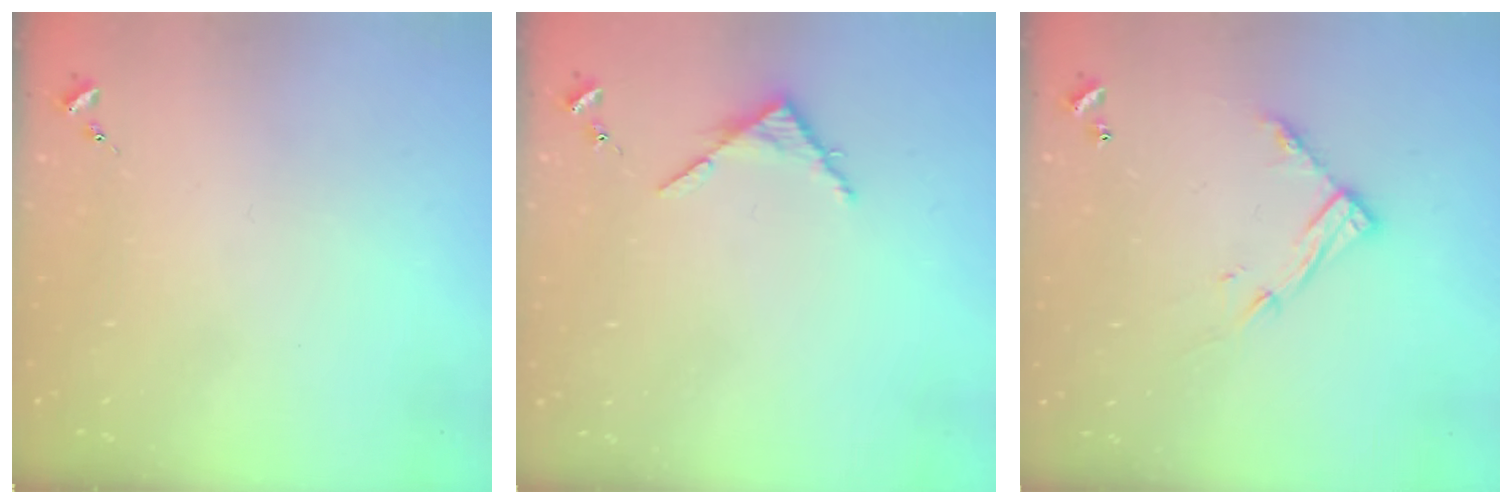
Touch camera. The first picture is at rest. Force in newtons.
{"total": 3.8, "press": 3.8, "slide": 0.4}
{"total": 12.2, "press": 12.1, "slide": 0.9}